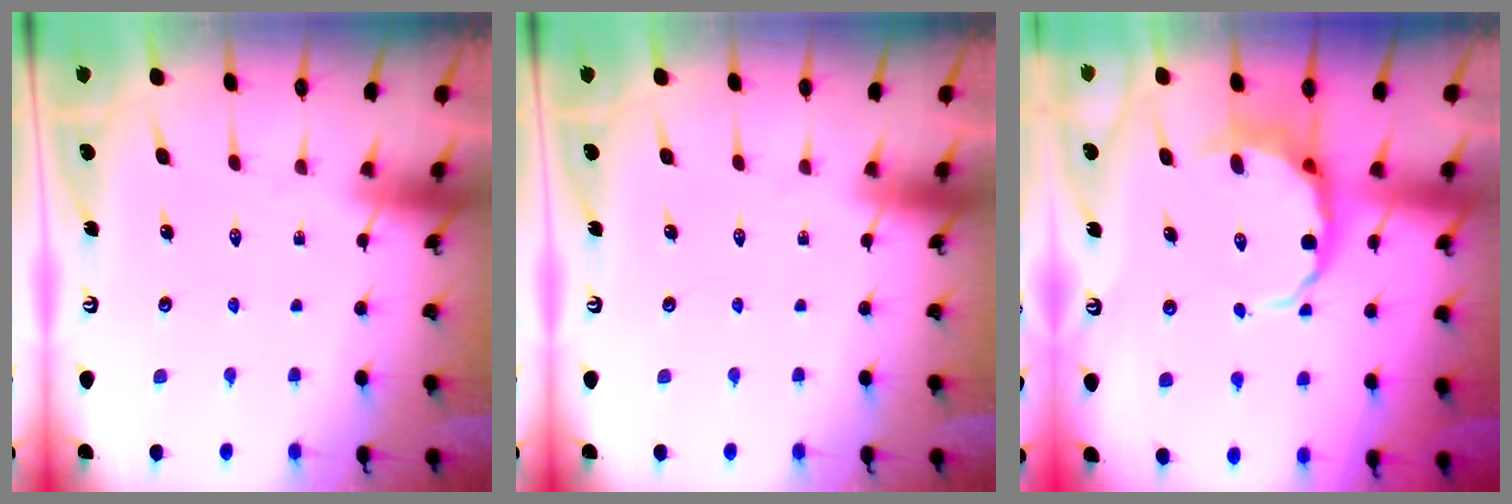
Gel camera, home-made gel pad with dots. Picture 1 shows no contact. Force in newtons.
{"total": 0.0}
{"total": 6.5, "press": 6.3, "slide": 1.9}